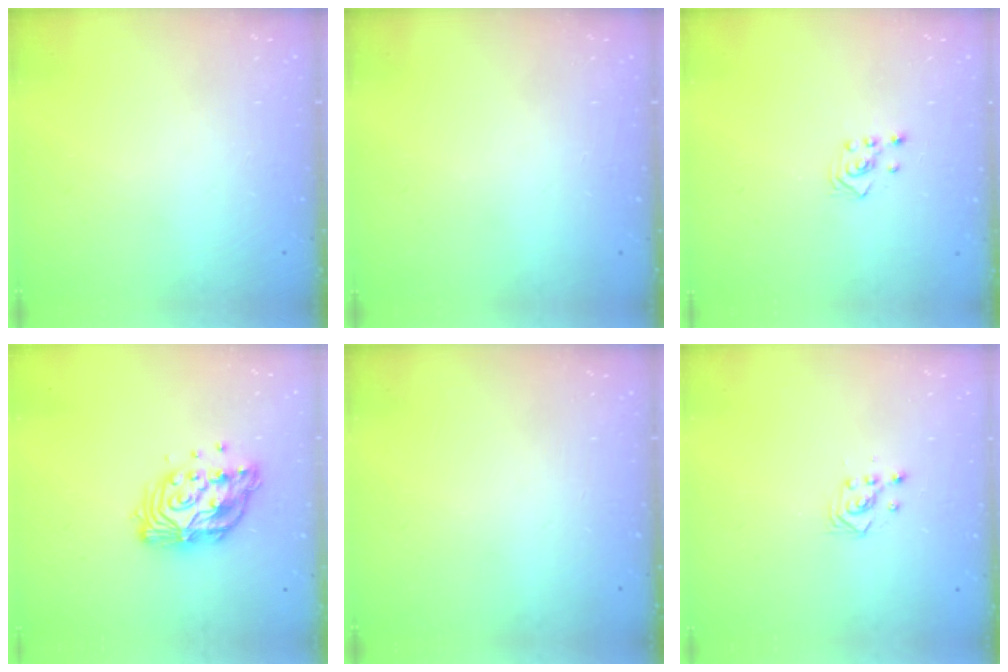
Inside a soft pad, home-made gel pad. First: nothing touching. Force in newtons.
{"total": 0.0}
{"total": 2.6, "press": 2.4, "slide": 0.9}
{"total": 12.7, "press": 12.6, "slide": 1.0}
{"total": 0.0}
{"total": 3.4, "press": 3.3, "slide": 0.3}